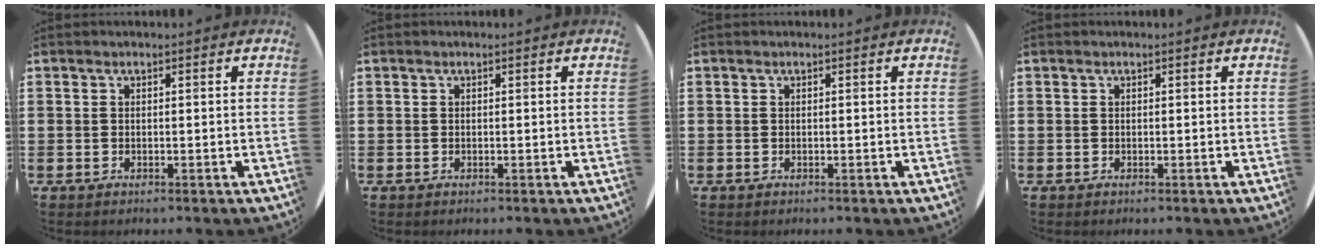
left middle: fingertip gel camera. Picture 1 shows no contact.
{"total": 0.0}
{"total": 0.0}
{"total": 0.0}